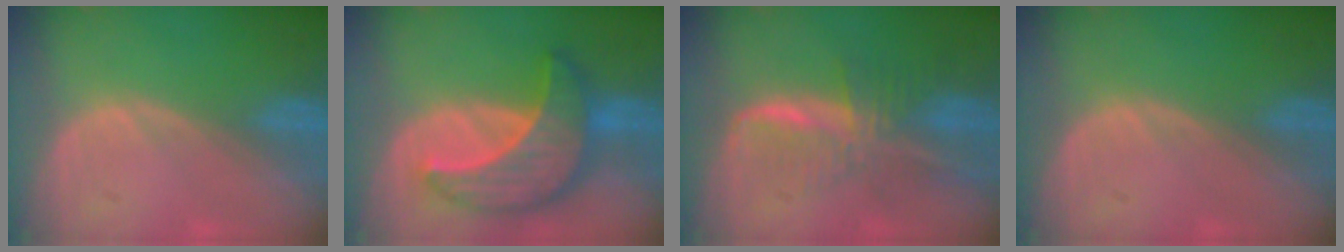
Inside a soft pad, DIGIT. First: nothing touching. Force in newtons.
{"total": 10.0, "press": 10.0, "slide": 0.8}
{"total": 8.2, "press": 6.9, "slide": 4.4}
{"total": 0.0}